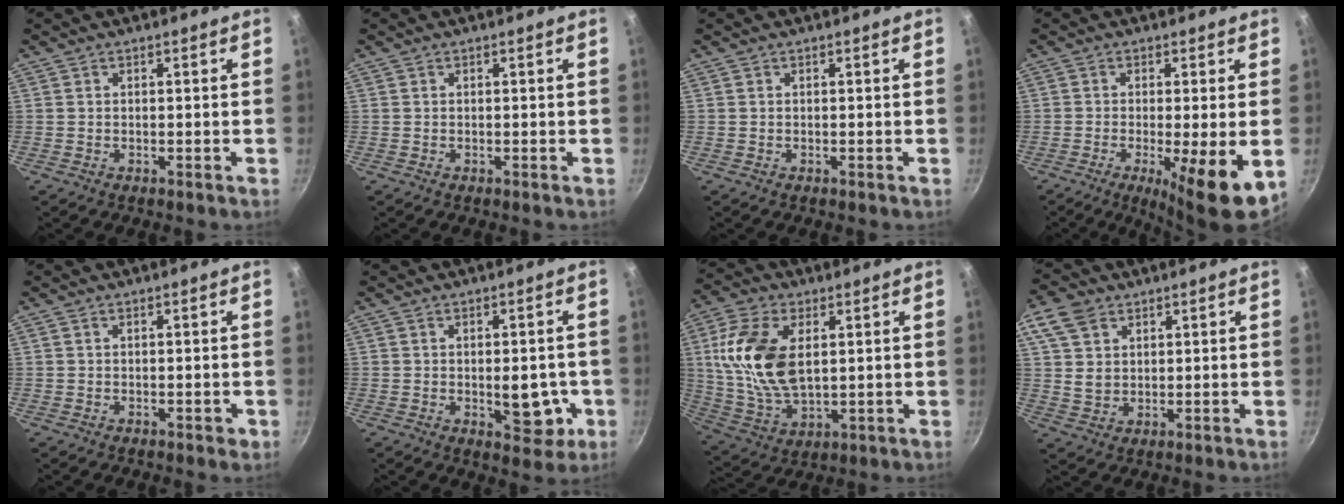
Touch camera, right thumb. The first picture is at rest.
{"total": 0.0}
{"total": 0.0}
{"total": 10.0, "force": [-2.3, 1.7, 9.6], "torque": [-0.151, -0.010, -0.030]}
{"total": 1.5, "force": [-0.2, 0.9, 1.2], "torque": [-0.007, 0.002, -0.001]}
{"total": 8.0, "force": [-1.4, 4.3, 6.6], "torque": [-0.056, -0.001, -0.012]}
{"total": 16.0, "force": [3.3, 9.1, 12.7], "torque": [-0.241, -0.009, 0.071]}
{"total": 8.3, "force": [4.0, 5.9, 4.3], "torque": [-0.065, -0.014, 0.073]}